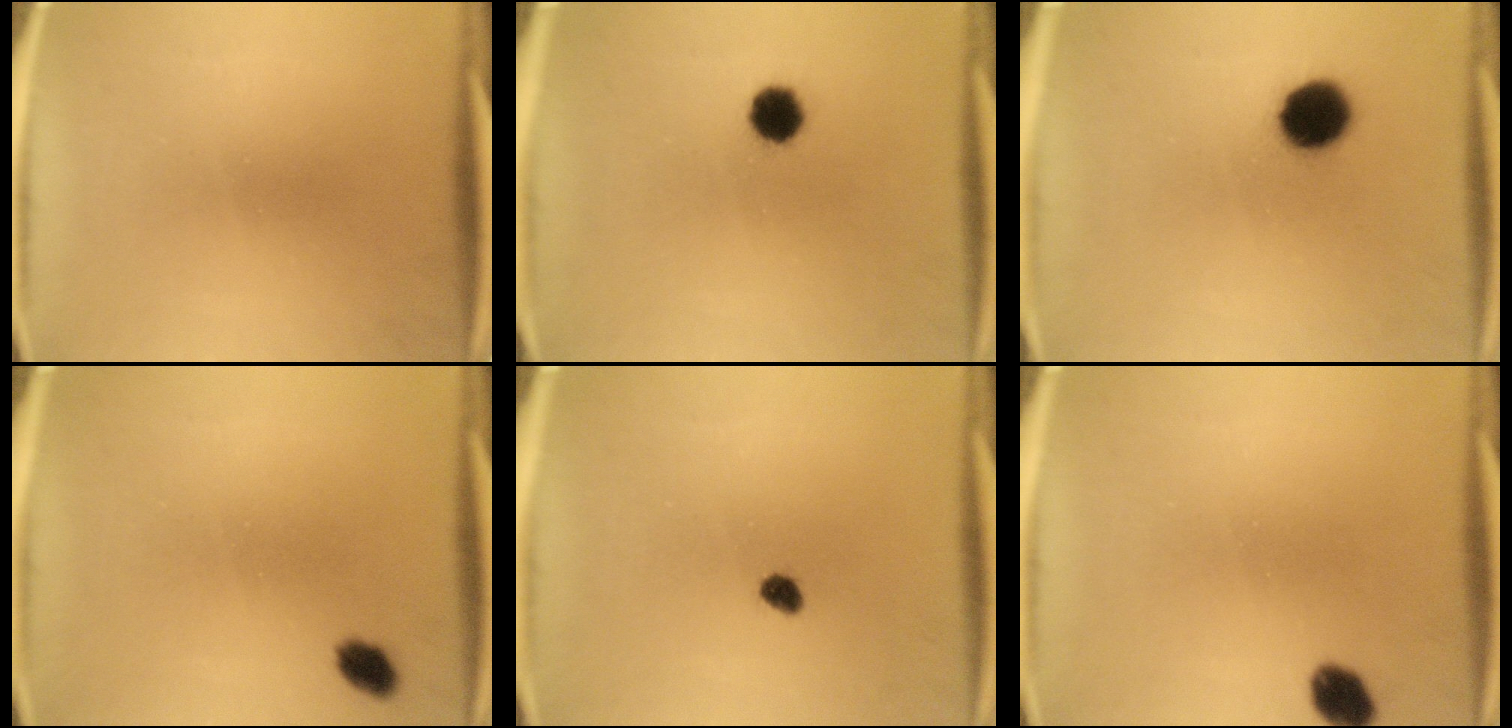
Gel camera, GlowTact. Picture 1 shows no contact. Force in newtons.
{"total": 5.3}
{"total": 8.9}
{"total": 2.8}
{"total": 2.0}
{"total": 4.3}